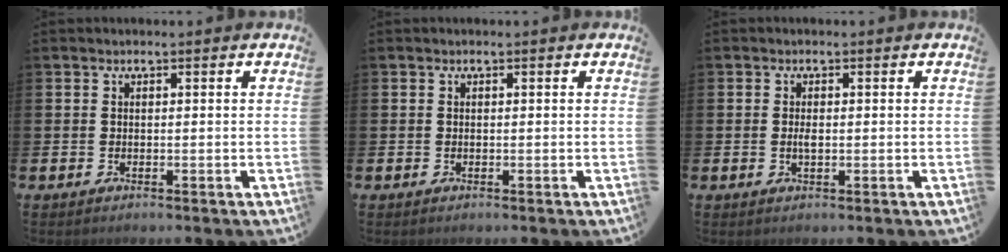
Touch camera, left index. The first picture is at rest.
{"total": 0.0}
{"total": 1.3, "force": [-0.1, 0.5, 1.2], "torque": [-0.021, 0.001, -0.003]}